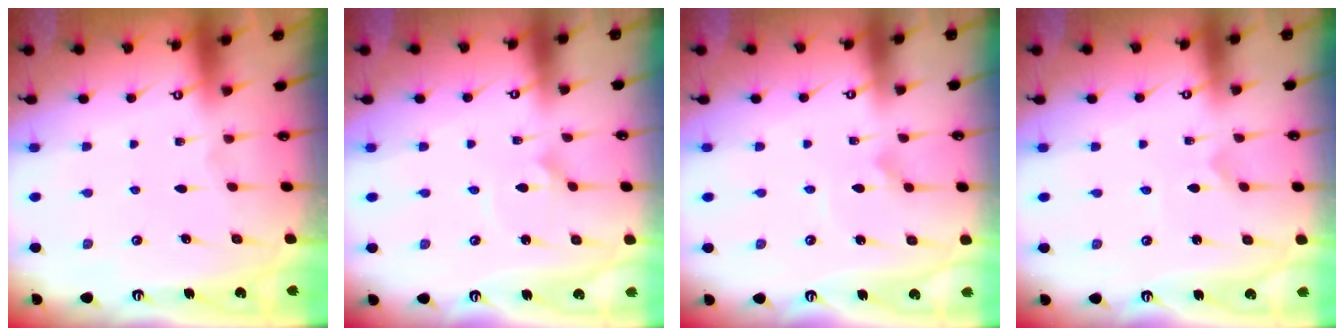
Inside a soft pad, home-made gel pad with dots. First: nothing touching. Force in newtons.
{"total": 1.8, "press": 1.8, "slide": 0.1}
{"total": 2.7, "press": 2.7, "slide": 0.1}
{"total": 0.8, "press": 0.8, "slide": 0.1}